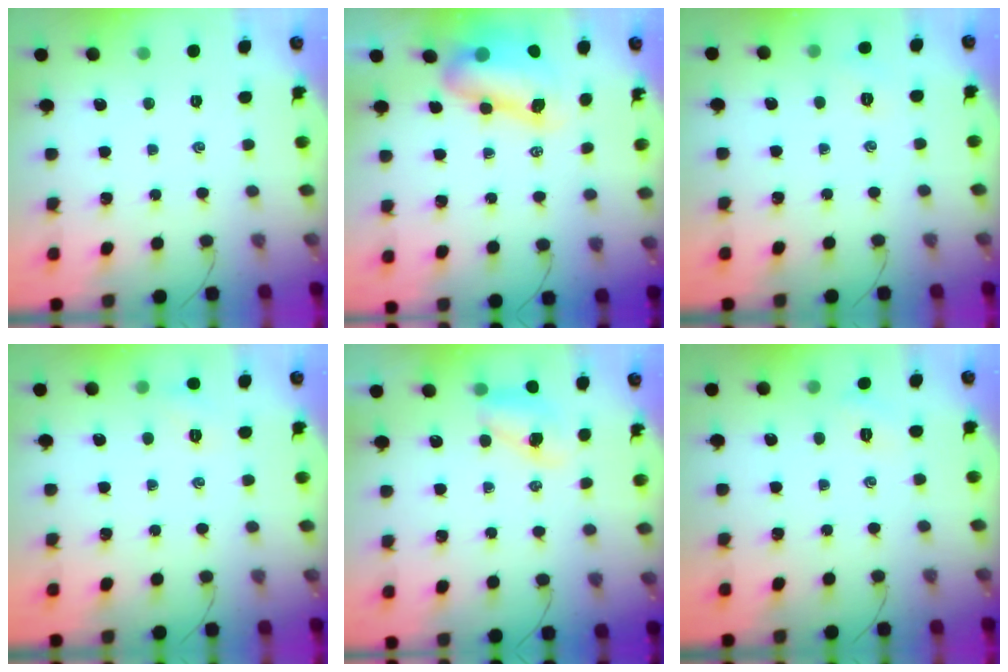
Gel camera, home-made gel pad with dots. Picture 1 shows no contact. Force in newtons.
{"total": 10.4, "press": 10.0, "slide": 2.8}
{"total": 4.5, "press": 4.4, "slide": 1.2}
{"total": 5.2, "press": 5.0, "slide": 1.4}
{"total": 6.9, "press": 6.9, "slide": 0.8}
{"total": 2.8, "press": 2.7, "slide": 0.8}